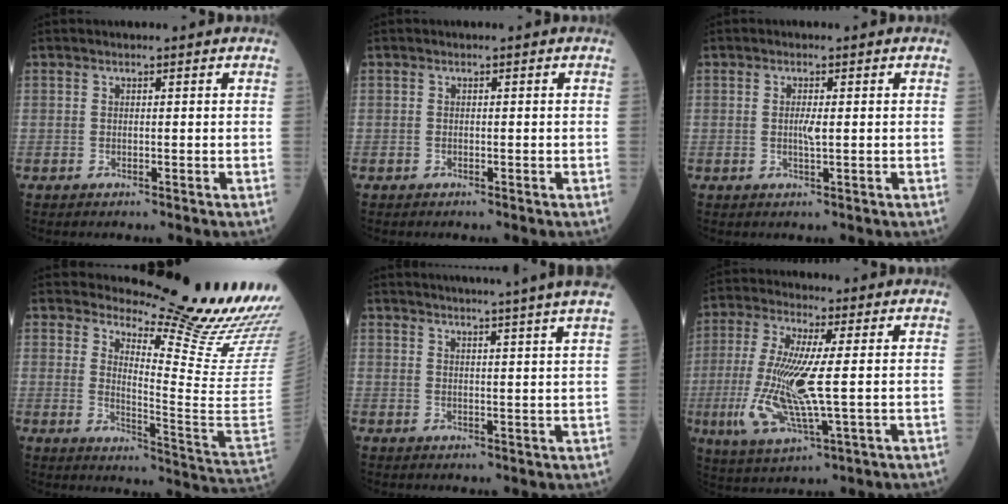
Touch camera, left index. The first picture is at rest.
{"total": 0.0}
{"total": 1.8, "force": [0.0, 0.2, 1.8], "torque": [-0.040, 0.000, 0.005]}
{"total": 18.9, "force": [17.4, -1.4, 7.3], "torque": [-0.124, -0.151, 0.219]}
{"total": 14.1, "force": [12.9, -2.3, 5.4], "torque": [-0.080, -0.032, 0.153]}
{"total": 12.0, "force": [-0.8, 1.8, 11.8], "torque": [-0.264, -0.010, -0.009]}